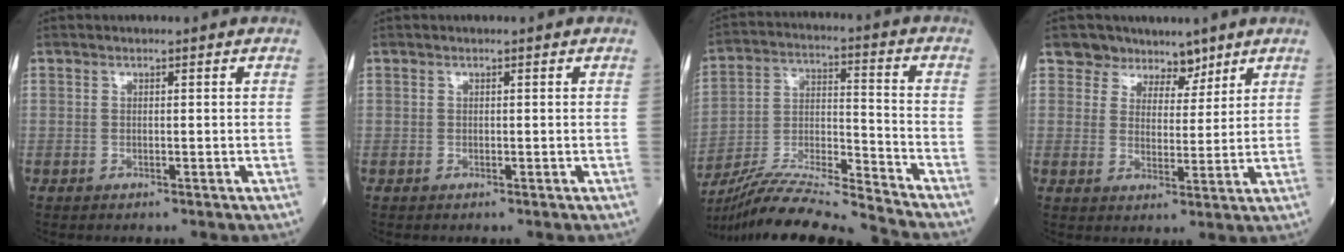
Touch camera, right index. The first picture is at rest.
{"total": 0.0}
{"total": 16.5, "force": [-15.6, -1.9, 5.2], "torque": [-0.092, 0.004, -0.276]}
{"total": 5.9, "force": [4.6, 3.6, 0.6], "torque": [0.004, 0.005, 0.075]}